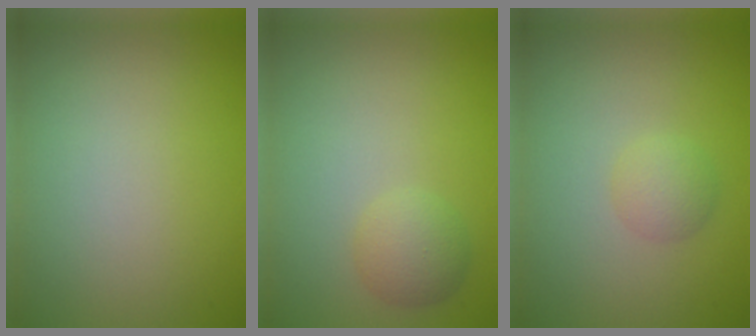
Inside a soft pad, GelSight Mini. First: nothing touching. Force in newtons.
{"total": 2.2, "press": 2.2, "slide": 0.1}
{"total": 1.7, "press": 1.7, "slide": 0.0}